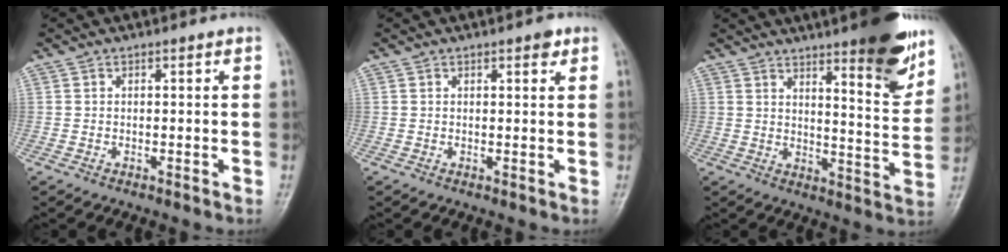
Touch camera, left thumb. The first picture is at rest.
{"total": 1.8, "force": [1.1, 0.7, 1.2], "torque": [-0.011, -0.004, 0.012]}
{"total": 14.4, "force": [9.4, 2.9, 10.5], "torque": [-0.114, -0.061, 0.135]}